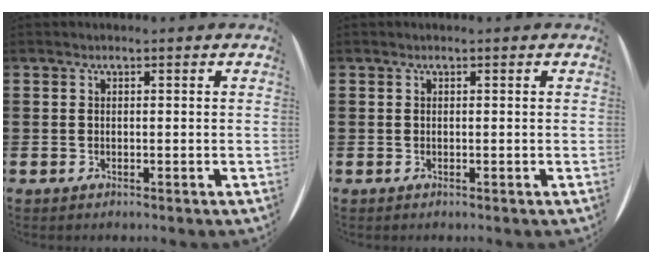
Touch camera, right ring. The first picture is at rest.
{"total": 0.0}